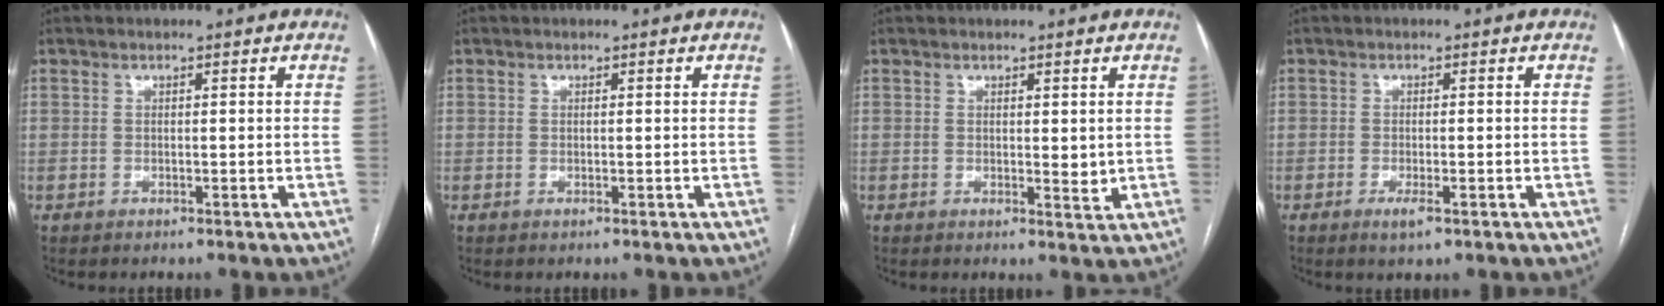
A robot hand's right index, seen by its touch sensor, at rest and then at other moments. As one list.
[{"total": 0.0}, {"total": 1.8, "force": [0.3, 0.6, 1.6], "torque": [-0.022, -0.006, 0.007]}, {"total": 2.4, "force": [-1.4, 0.5, 1.9], "torque": [-0.031, -0.002, -0.021]}]